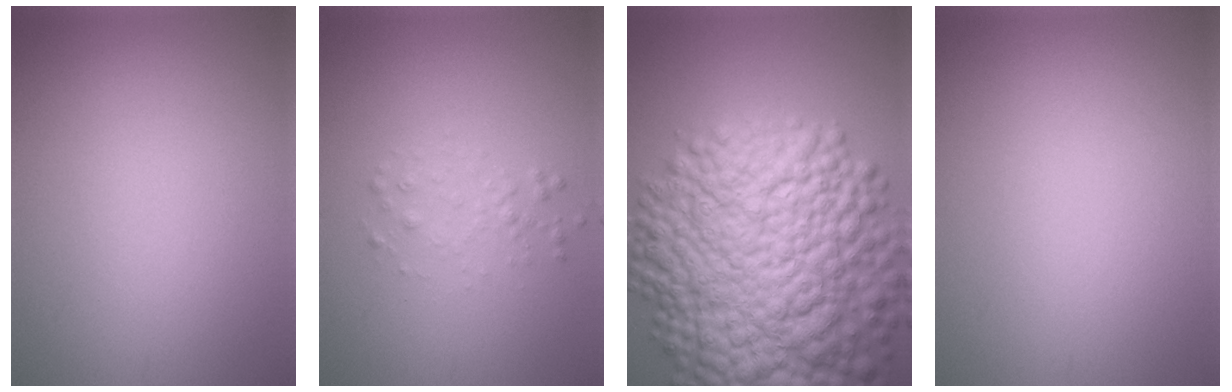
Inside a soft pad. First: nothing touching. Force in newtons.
{"total": 1.2, "press": 1.2, "slide": 0.0}
{"total": 16.8, "press": 16.8, "slide": 0.6}
{"total": 0.0}